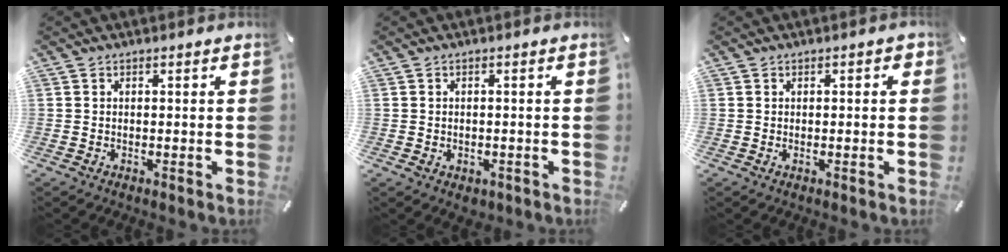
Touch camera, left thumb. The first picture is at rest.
{"total": 1.7, "force": [-0.7, 1.4, 0.8], "torque": [-0.013, 0.003, -0.013]}
{"total": 1.2, "force": [-0.1, 0.4, 1.1], "torque": [-0.011, -0.003, -0.005]}